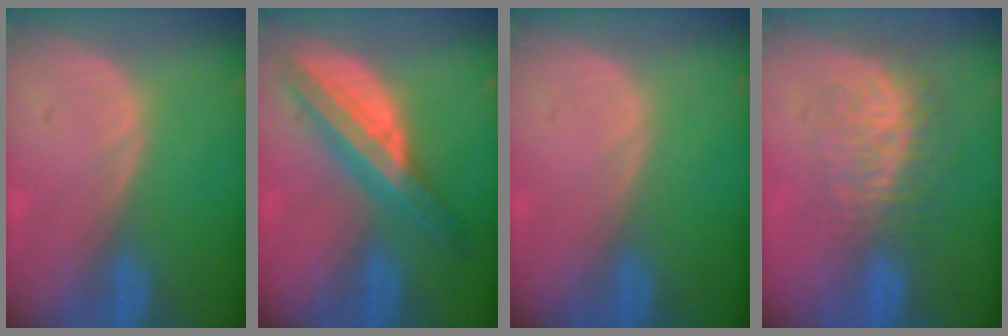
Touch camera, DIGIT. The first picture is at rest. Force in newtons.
{"total": 8.1, "press": 8.1, "slide": 0.4}
{"total": 0.0}
{"total": 8.7, "press": 7.3, "slide": 4.6}